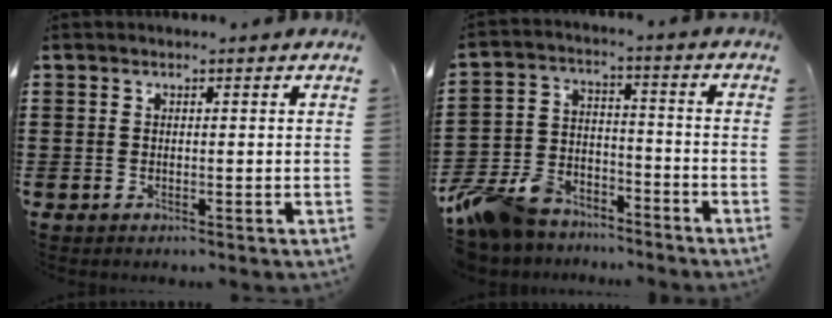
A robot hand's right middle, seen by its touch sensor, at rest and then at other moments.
{"total": 9.4, "force": [-8.6, 3.5, 1.8], "torque": [-0.071, 0.018, -0.176]}